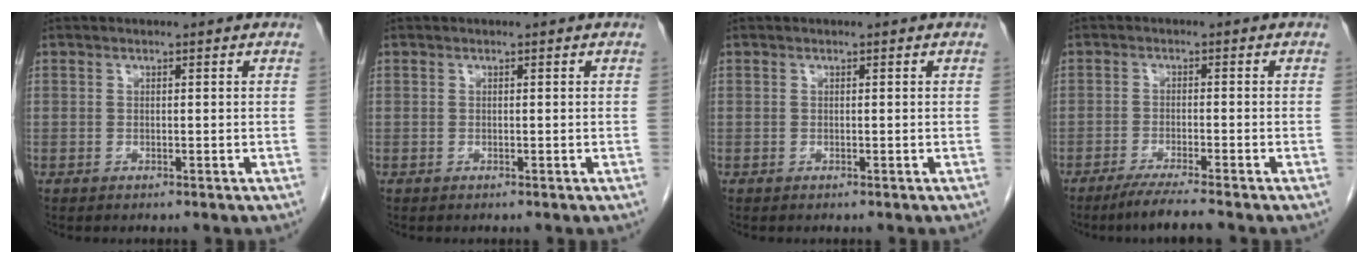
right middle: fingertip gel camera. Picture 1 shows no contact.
{"total": 0.0}
{"total": 0.0}
{"total": 5.2, "force": [-4.3, -0.8, 2.9], "torque": [-0.049, -0.017, -0.076]}